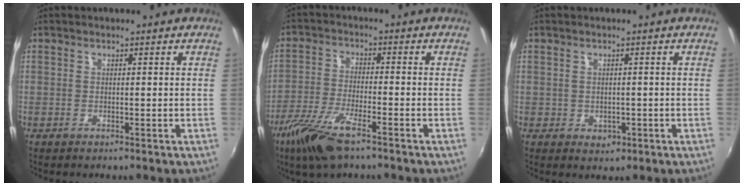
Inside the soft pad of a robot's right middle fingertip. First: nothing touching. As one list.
[{"total": 10.7, "force": [-7.1, 2.4, 7.7], "torque": [-0.175, -0.023, -0.141]}, {"total": 2.3, "force": [-0.4, 2.1, 0.9], "torque": [-0.015, -0.003, -0.003]}]